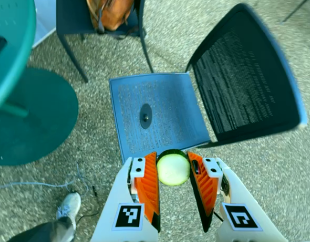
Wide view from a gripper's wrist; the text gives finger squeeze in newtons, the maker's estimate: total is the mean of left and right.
{"total": 11.6, "left": 11.4, "right": 11.9}